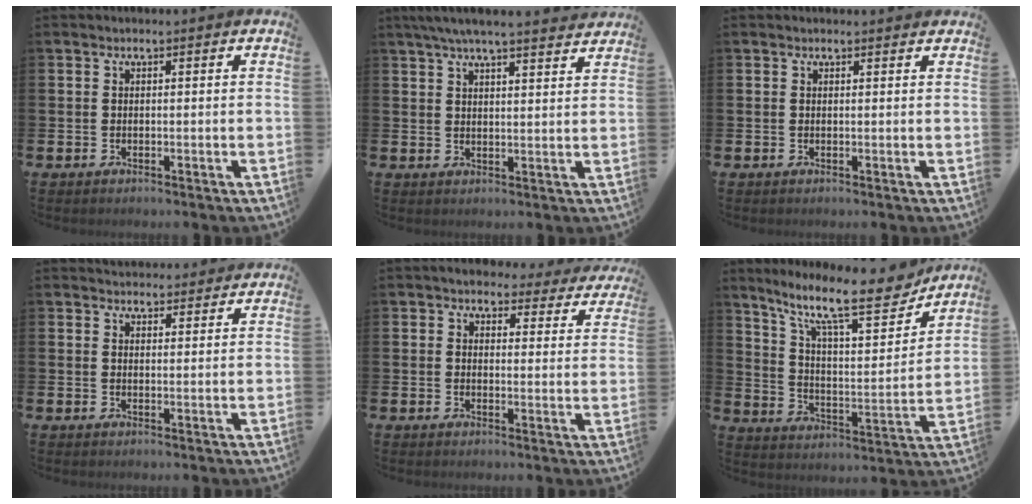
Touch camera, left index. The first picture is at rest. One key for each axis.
{"total": 5.9, "fx": 5.5, "fy": 0.2, "fz": 2.3, "tx": -0.057, "ty": -0.016, "tz": 0.099}
{"total": 0.6, "fx": 0.5, "fy": 0.0, "fz": 0.1, "tx": 0.005, "ty": -0.003, "tz": 0.009}
{"total": 3.1, "fx": 3.0, "fy": 0.9, "fz": -0.2, "tx": 0.005, "ty": -0.014, "tz": 0.054}
{"total": 4.1, "fx": 3.8, "fy": 1.7, "fz": 0.4, "tx": -0.015, "ty": -0.021, "tz": 0.065}
{"total": 14.8, "fx": 11.5, "fy": 3.5, "fz": 8.5, "tx": -0.168, "ty": -0.067, "tz": 0.192}